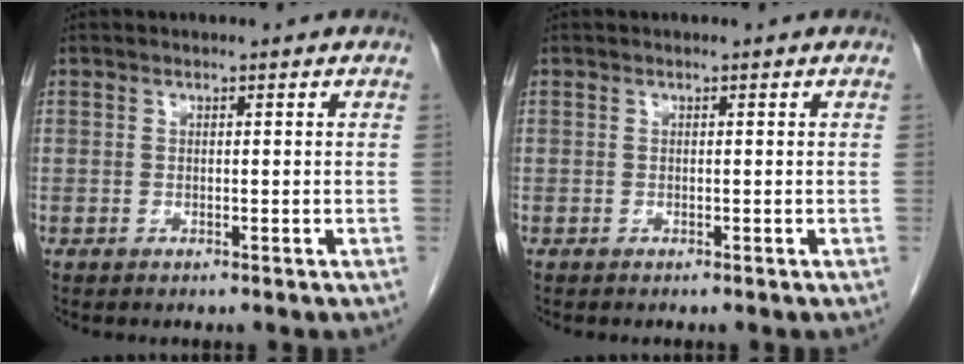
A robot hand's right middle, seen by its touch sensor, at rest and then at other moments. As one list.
[{"total": 0.0}]